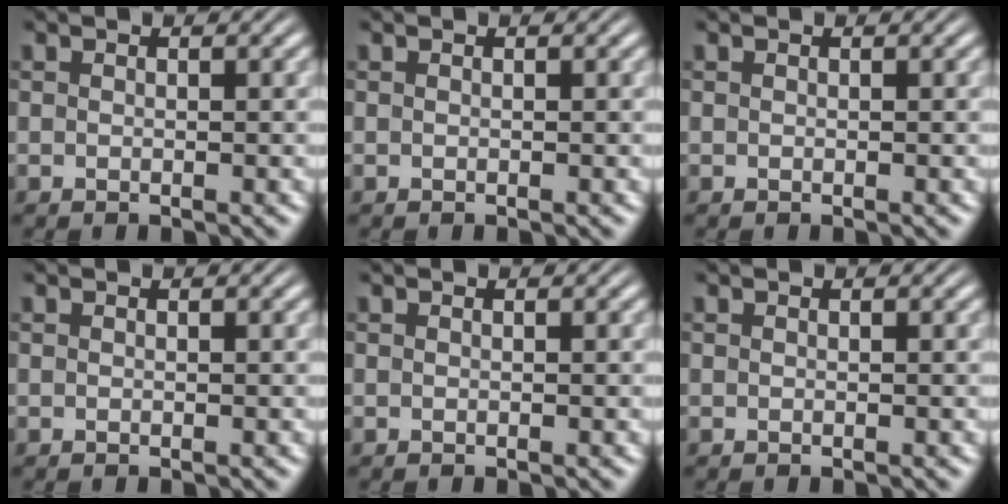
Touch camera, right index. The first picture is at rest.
{"total": 0.0}
{"total": 0.0}
{"total": 0.0}
{"total": 0.0}
{"total": 0.0}